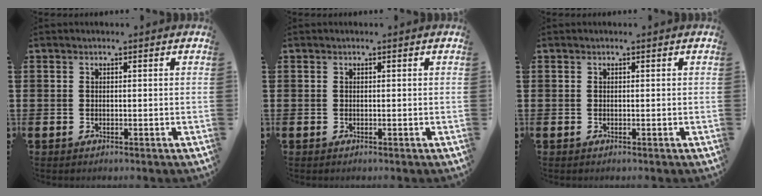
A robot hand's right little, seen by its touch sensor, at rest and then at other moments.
{"total": 0.0}
{"total": 0.0}